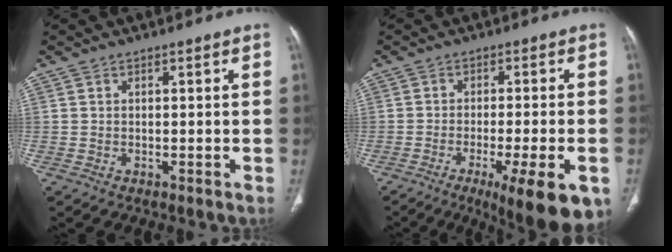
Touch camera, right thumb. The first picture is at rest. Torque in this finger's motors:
{"motor_torque": [1.59, 2.02, 0.07, -0.01, 0.11]}